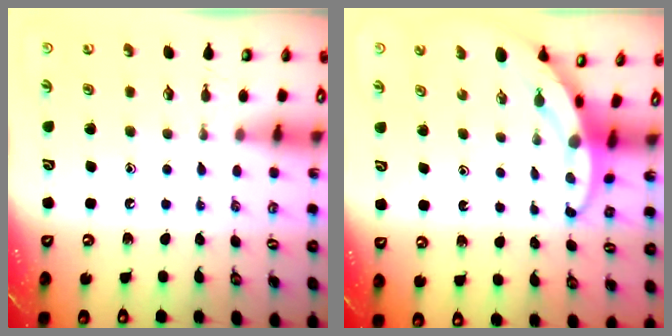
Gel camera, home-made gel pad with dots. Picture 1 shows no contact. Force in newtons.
{"total": 3.3, "press": 3.3, "slide": 0.2}